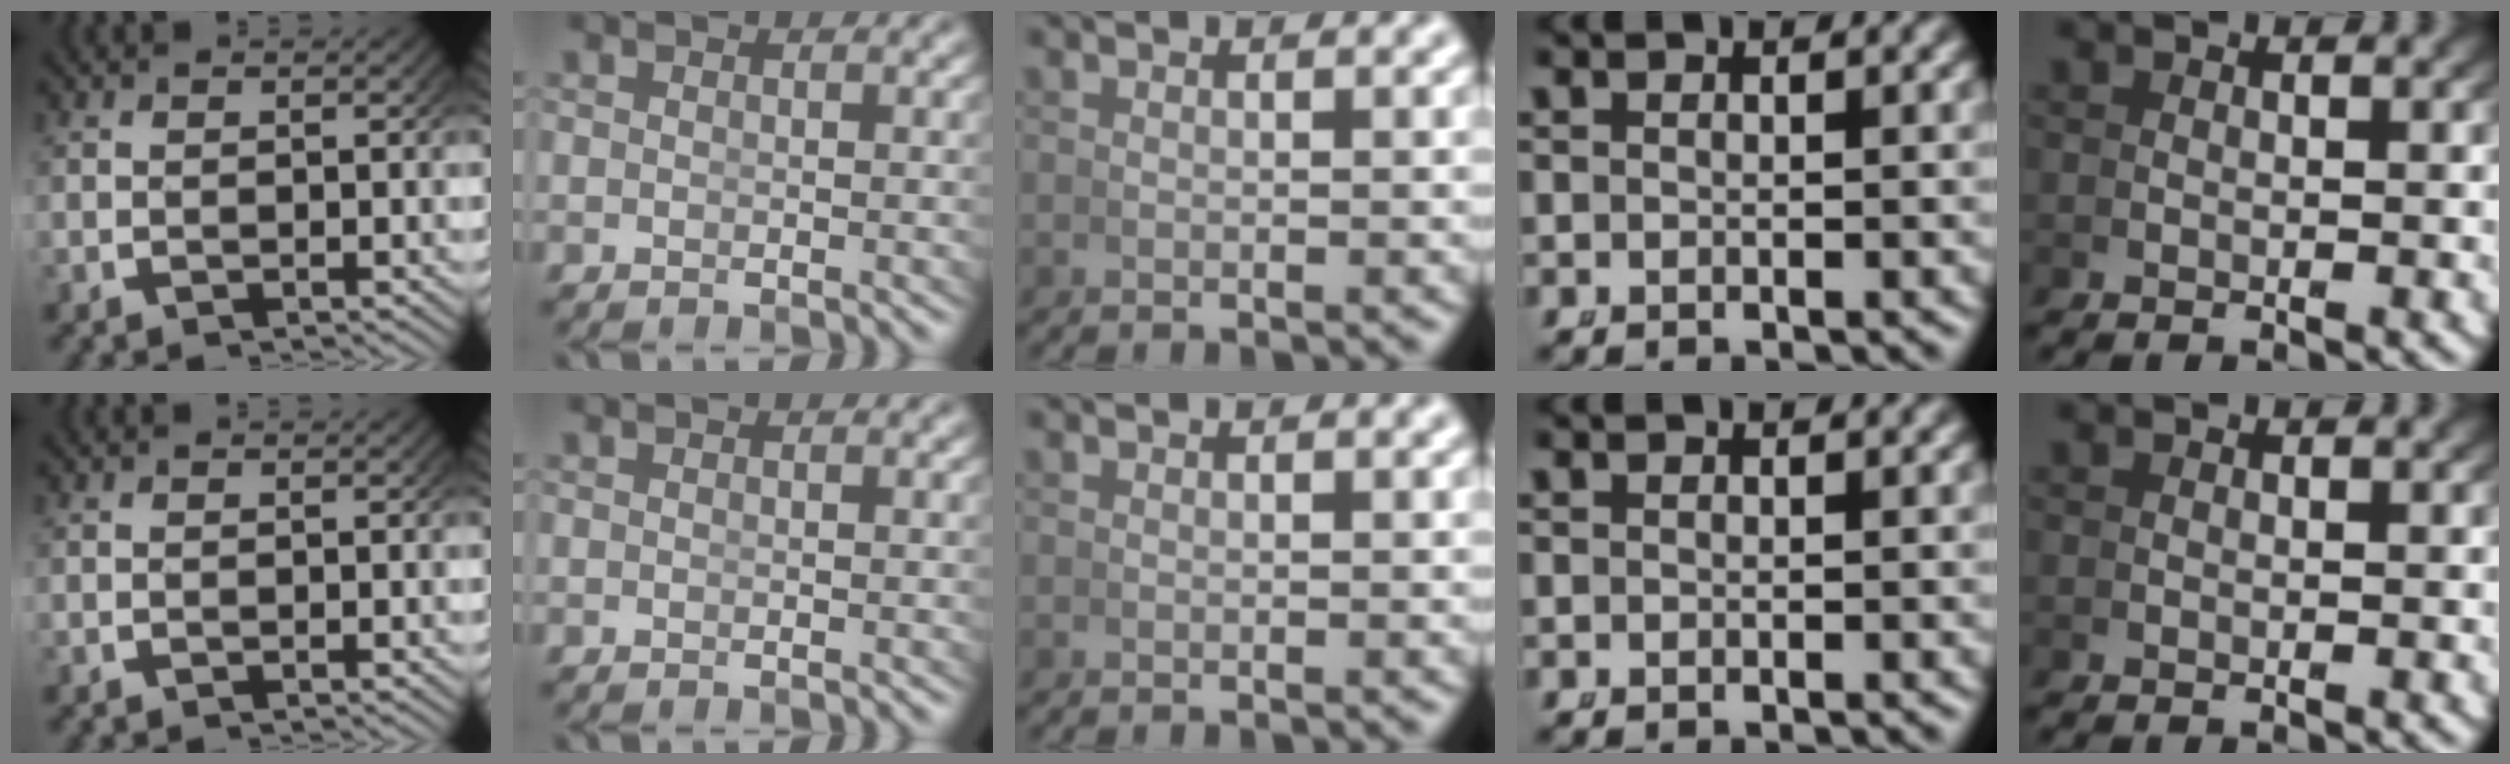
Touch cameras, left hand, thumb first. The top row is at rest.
{}